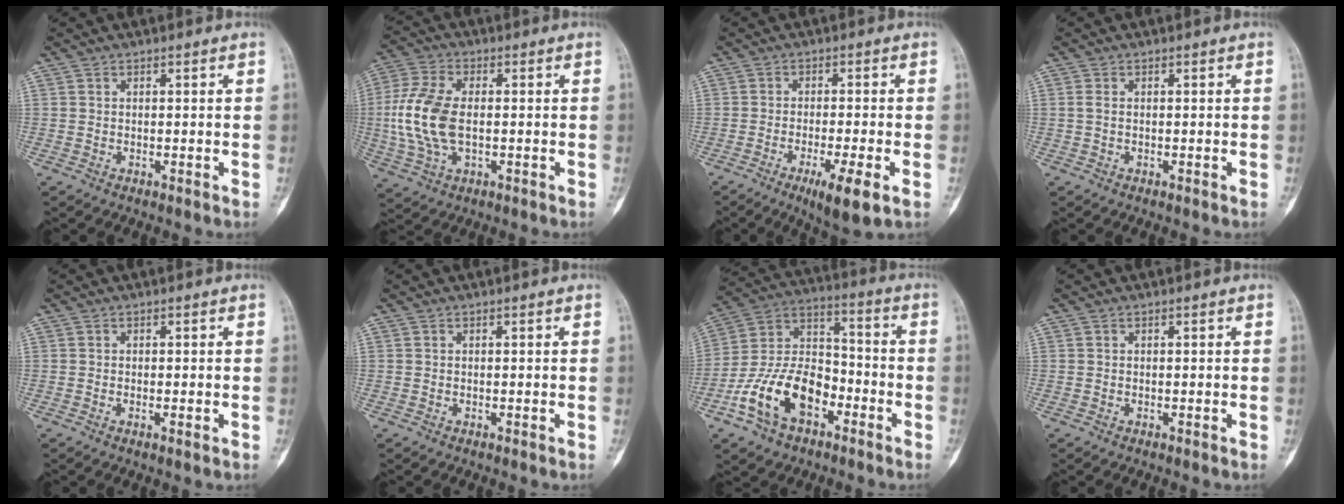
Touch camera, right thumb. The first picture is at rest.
{"total": 12.6, "force": [-0.7, 6.9, 10.4], "torque": [-0.239, 0.008, -0.016]}
{"total": 7.7, "force": [-3.4, 1.0, 6.8], "torque": [-0.113, -0.007, -0.053]}
{"total": 1.0, "force": [-0.2, 0.6, 0.8], "torque": [-0.018, 0.000, -0.006]}
{"total": 0.9, "force": [-0.2, 0.2, 0.9], "torque": [-0.012, -0.001, -0.003]}
{"total": 0.0}
{"total": 16.6, "force": [-7.3, 10.2, 10.9], "torque": [-0.187, 0.064, -0.137]}
{"total": 0.0}